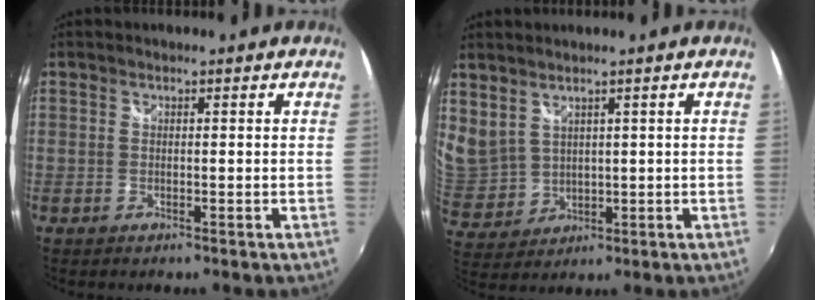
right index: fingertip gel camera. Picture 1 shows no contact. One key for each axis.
{"total": 9.0, "fx": 5.6, "fy": 6.0, "fz": 3.5, "tx": -0.089, "ty": 0.007, "tz": 0.136}